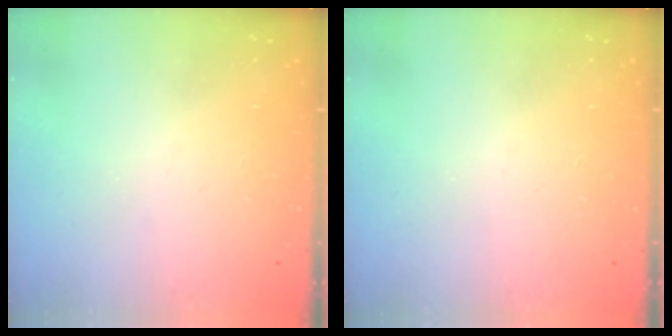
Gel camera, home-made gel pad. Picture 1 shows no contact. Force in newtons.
{"total": 0.0}